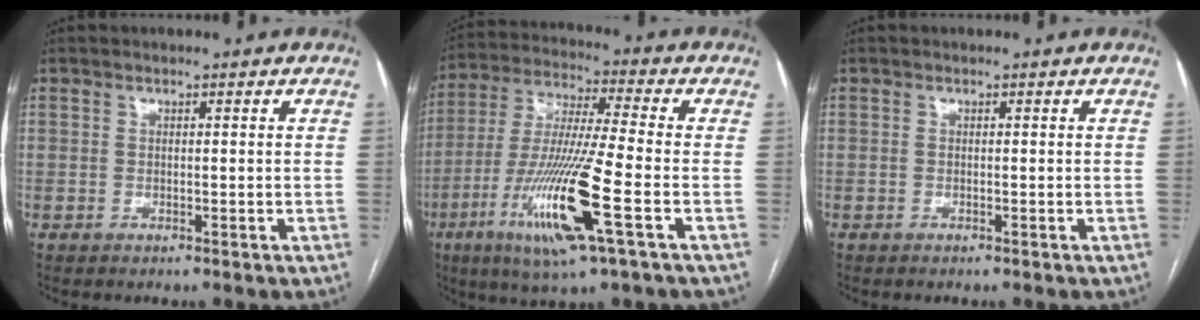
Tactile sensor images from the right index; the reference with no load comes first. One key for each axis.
{"total": 16.3, "fx": -6.0, "fy": 0.2, "fz": 15.2, "tx": -0.314, "ty": -0.023, "tz": -0.110}
{"total": 0.0}